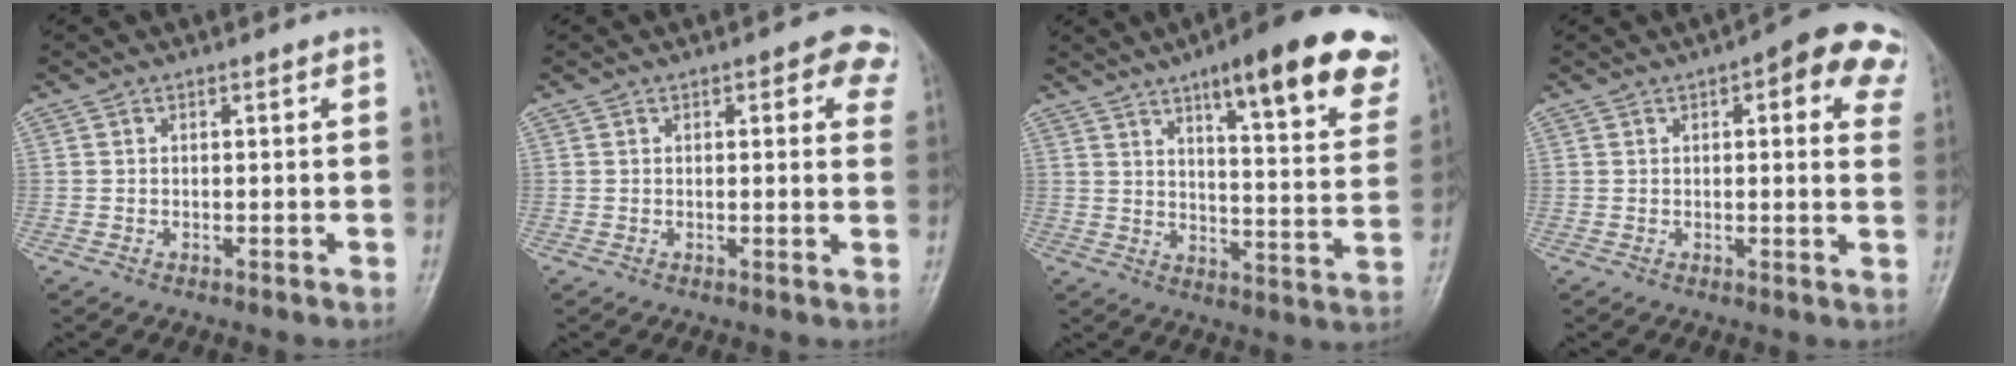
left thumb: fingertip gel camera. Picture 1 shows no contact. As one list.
[{"total": 5.9, "force": [2.9, 2.8, 4.2], "torque": [-0.010, -0.005, 0.023]}, {"total": 23.8, "force": [14.1, 6.2, 18.2], "torque": [-0.210, -0.041, 0.182]}, {"total": 11.9, "force": [5.5, 4.3, 9.6], "torque": [-0.071, -0.008, 0.050]}]